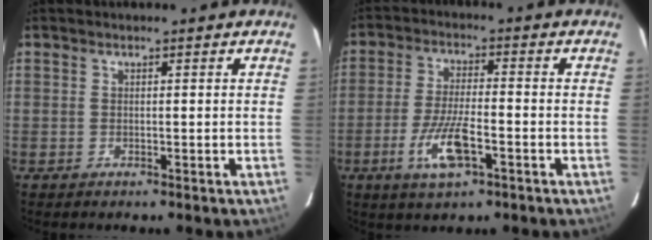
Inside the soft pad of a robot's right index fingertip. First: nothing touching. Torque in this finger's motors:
{"motor_torque": [0.33, -0.21, 0.21, 0.07]}